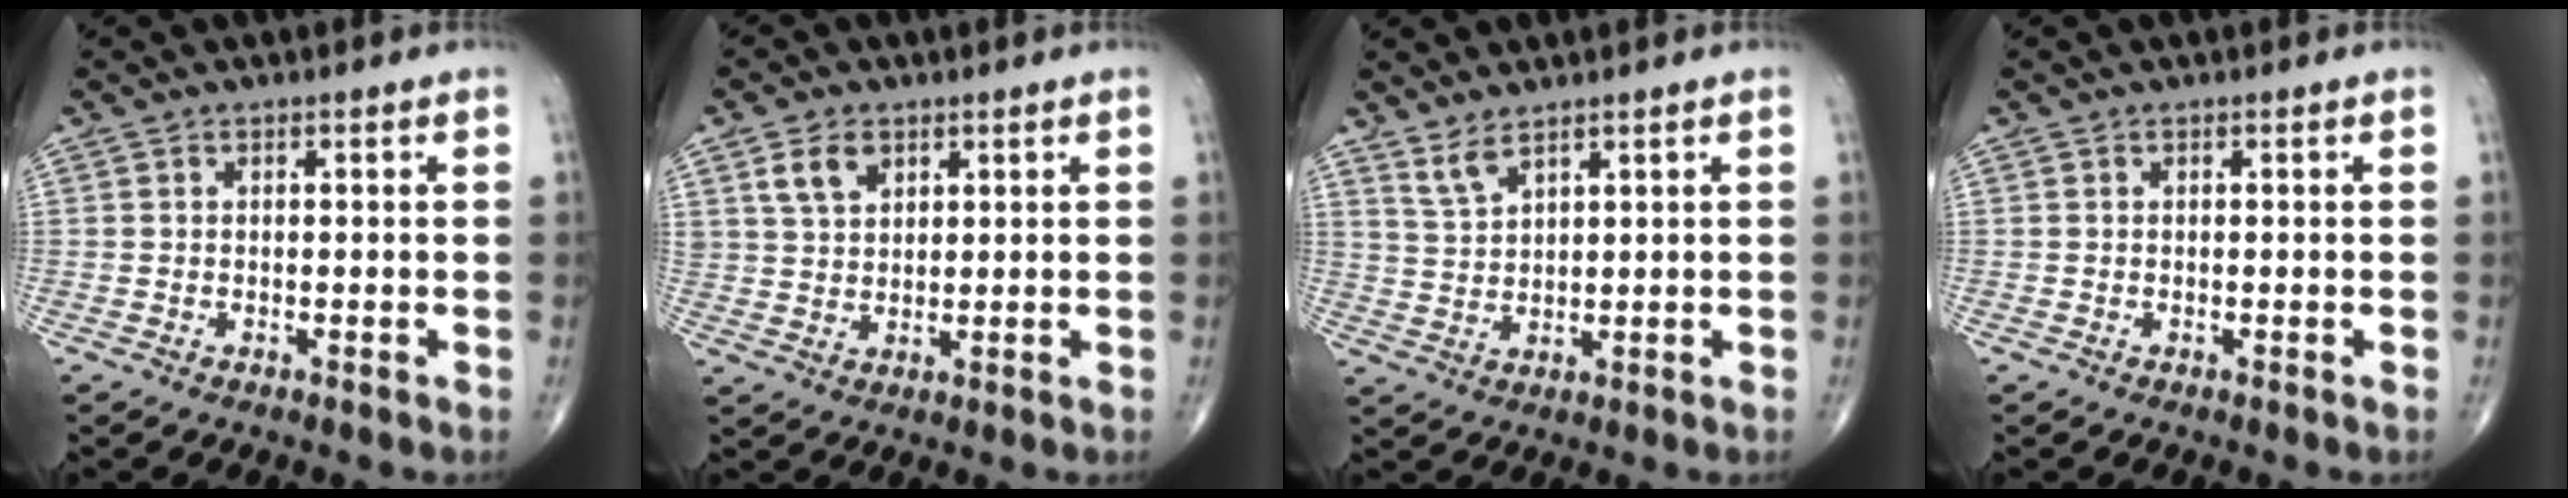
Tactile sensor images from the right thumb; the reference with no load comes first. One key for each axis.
{"total": 5.5, "fx": 2.8, "fy": 3.6, "fz": 3.0, "tx": -0.041, "ty": -0.011, "tz": 0.054}
{"total": 3.7, "fx": 3.0, "fy": 1.0, "fz": 2.0, "tx": -0.040, "ty": -0.021, "tz": 0.067}
{"total": 0.0}